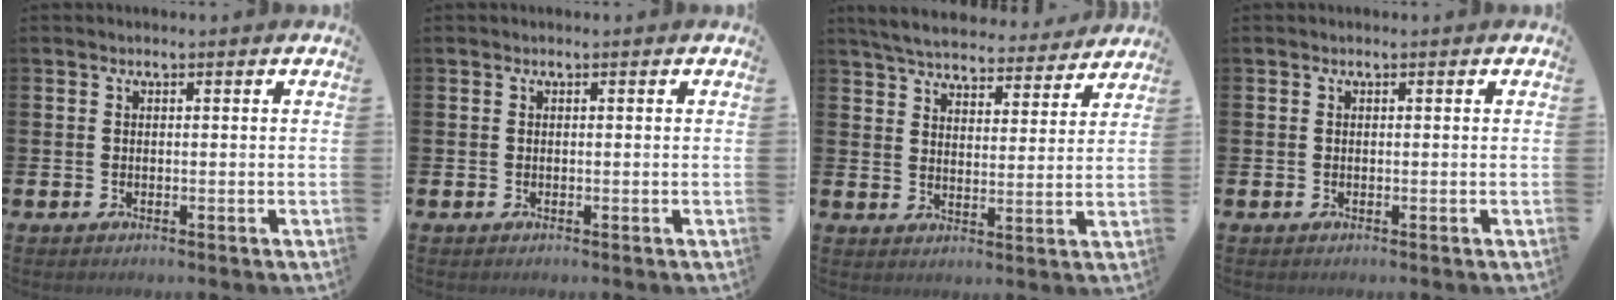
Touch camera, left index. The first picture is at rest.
{"total": 0.0}
{"total": 5.9, "force": [5.7, 1.0, 1.0], "torque": [-0.043, -0.039, 0.099]}
{"total": 0.0}